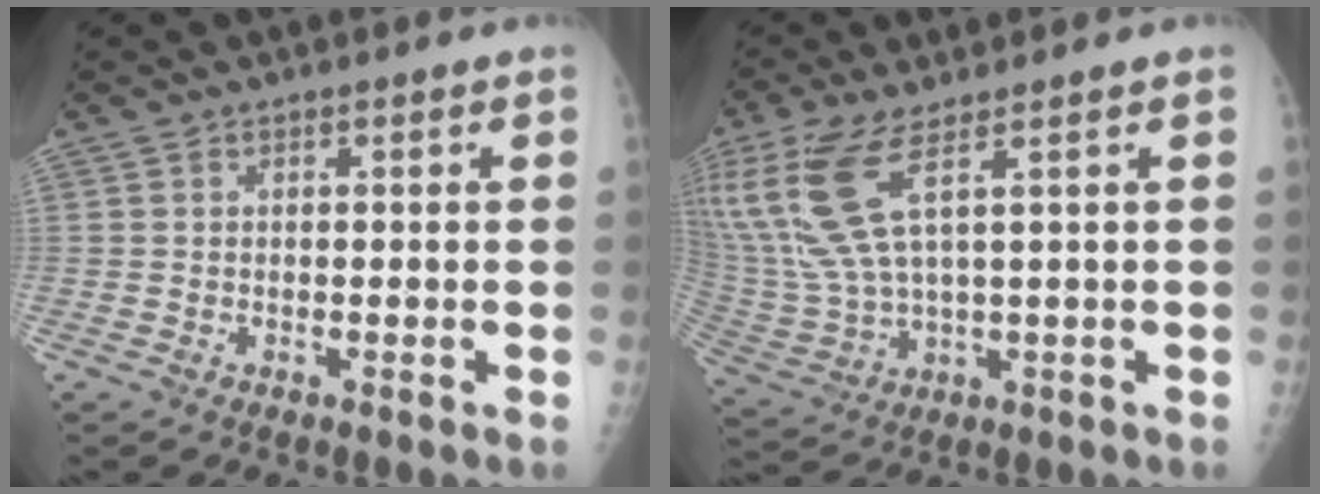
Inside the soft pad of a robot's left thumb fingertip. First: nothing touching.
{"total": 14.2, "force": [6.2, 3.7, 12.2], "torque": [-0.309, -0.021, 0.136]}